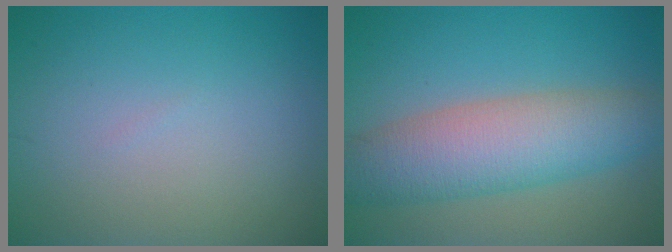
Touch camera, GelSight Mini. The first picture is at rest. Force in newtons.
{"total": 7.5, "press": 7.5, "slide": 0.5}